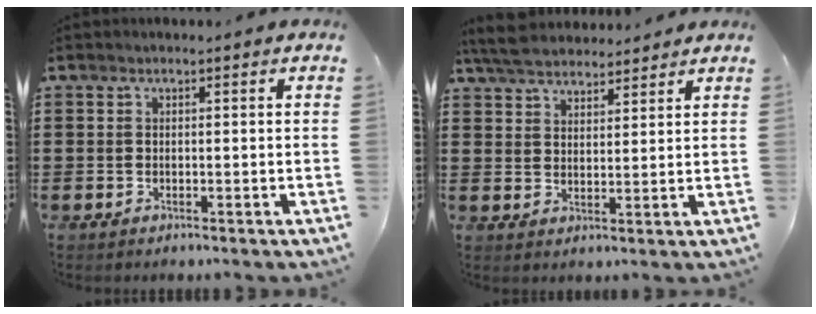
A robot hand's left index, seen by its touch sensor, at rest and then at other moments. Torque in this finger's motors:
{"motor_torque": [1.07, -1.07, 0.56, 0.17]}